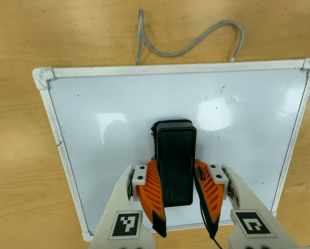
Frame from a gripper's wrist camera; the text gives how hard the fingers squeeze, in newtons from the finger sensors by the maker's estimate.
{"total": 13.7, "left": 13.7, "right": 13.6}